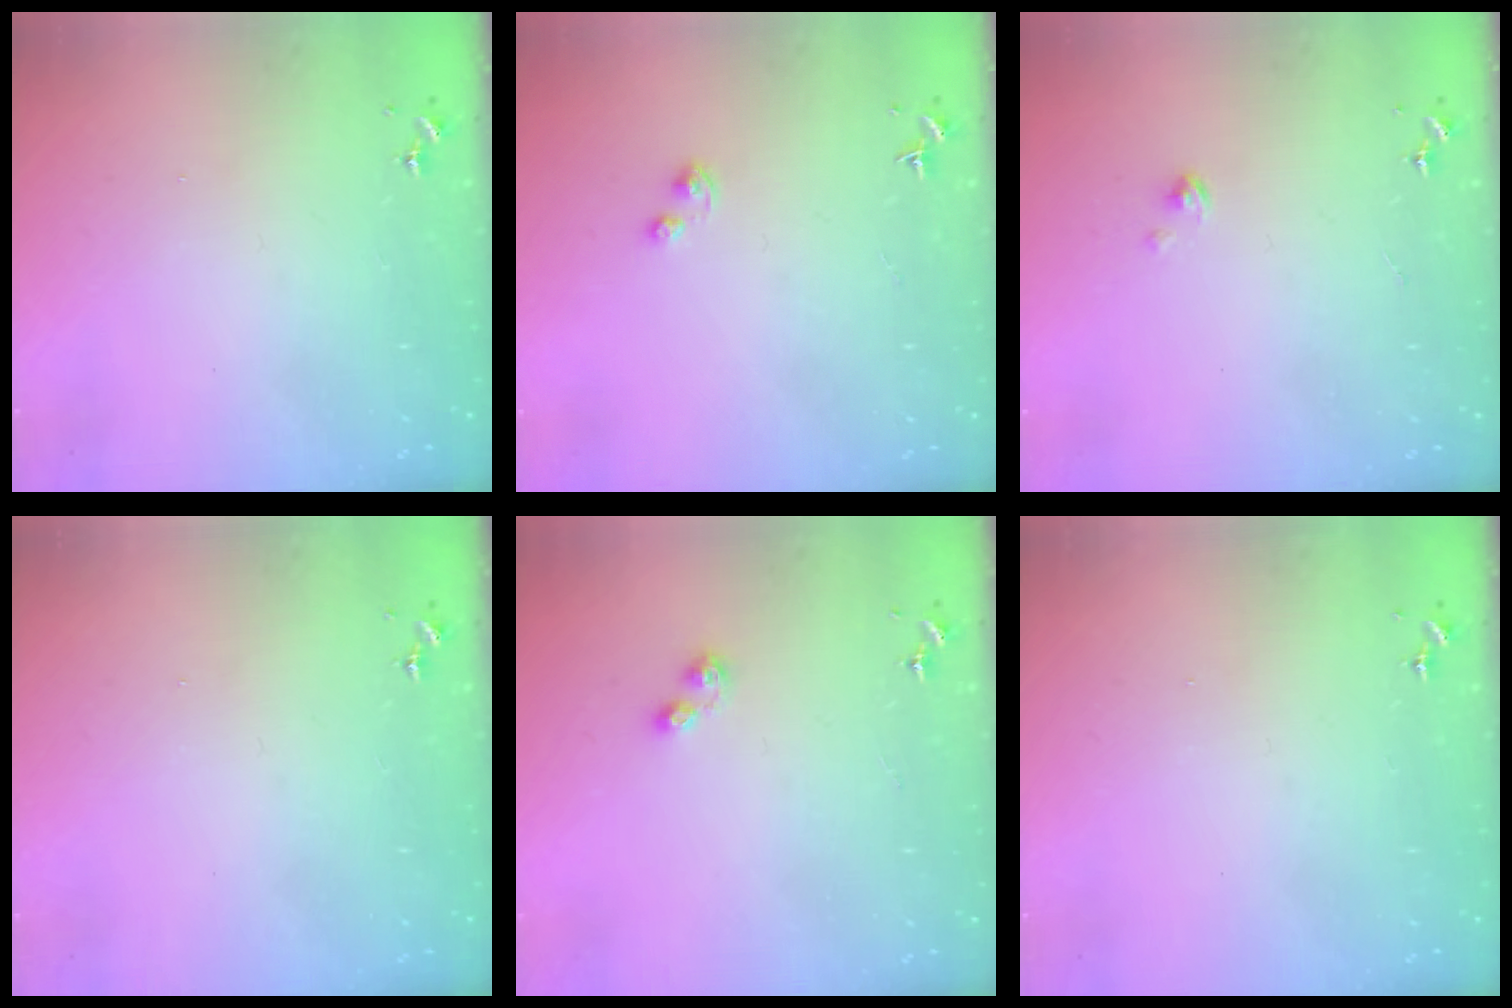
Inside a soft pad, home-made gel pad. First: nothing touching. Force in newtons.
{"total": 1.6, "press": 1.5, "slide": 0.3}
{"total": 2.5, "press": 2.4, "slide": 0.2}
{"total": 0.0}
{"total": 4.5, "press": 4.5, "slide": 0.5}
{"total": 0.0}